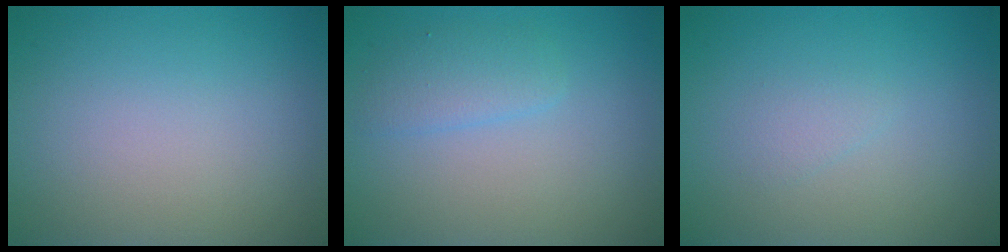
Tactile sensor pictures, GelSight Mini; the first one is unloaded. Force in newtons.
{"total": 1.9, "press": 1.9, "slide": 0.1}
{"total": 0.9, "press": 0.9, "slide": 0.1}